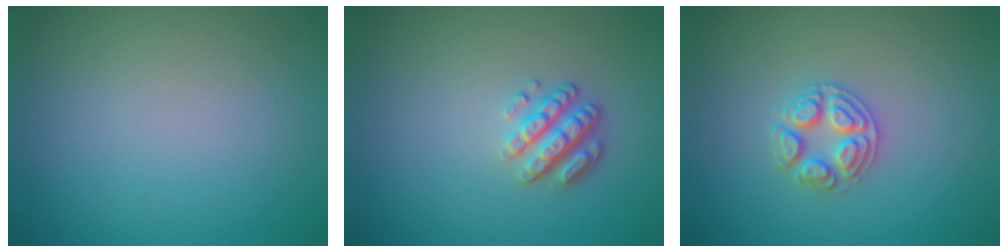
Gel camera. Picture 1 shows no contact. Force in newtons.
{"total": 2.9, "press": 2.4, "slide": 1.7}
{"total": 2.5, "press": 2.5, "slide": 0.4}